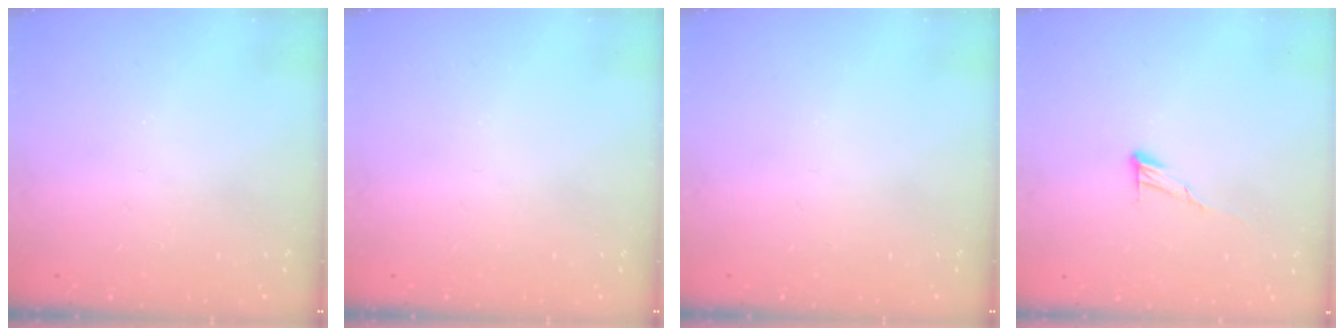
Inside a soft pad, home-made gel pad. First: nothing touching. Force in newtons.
{"total": 0.0}
{"total": 0.0}
{"total": 6.5, "press": 6.5, "slide": 0.4}